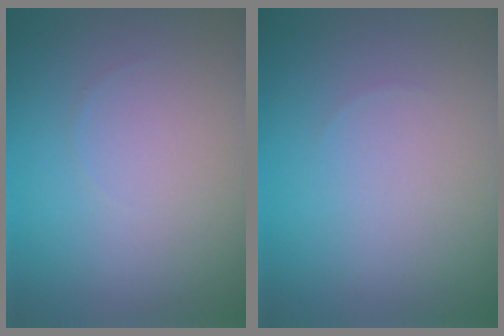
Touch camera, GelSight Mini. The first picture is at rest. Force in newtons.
{"total": 0.0}